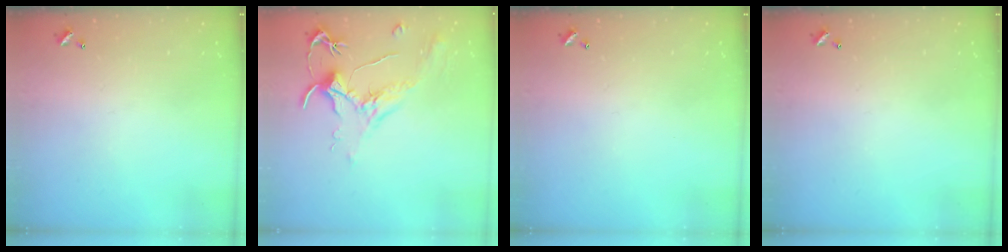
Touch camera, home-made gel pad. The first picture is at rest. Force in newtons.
{"total": 1.8, "press": 1.7, "slide": 0.8}
{"total": 0.0}
{"total": 0.0}